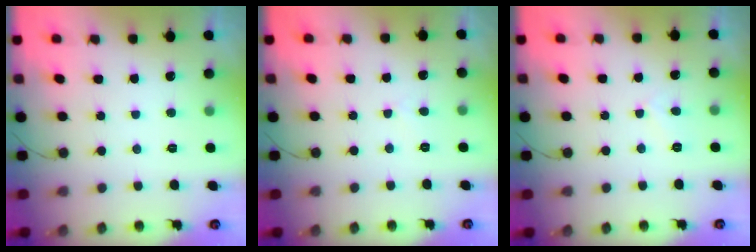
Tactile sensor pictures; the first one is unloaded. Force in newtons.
{"total": 2.1, "press": 2.1, "slide": 0.2}
{"total": 2.8, "press": 2.8, "slide": 0.3}